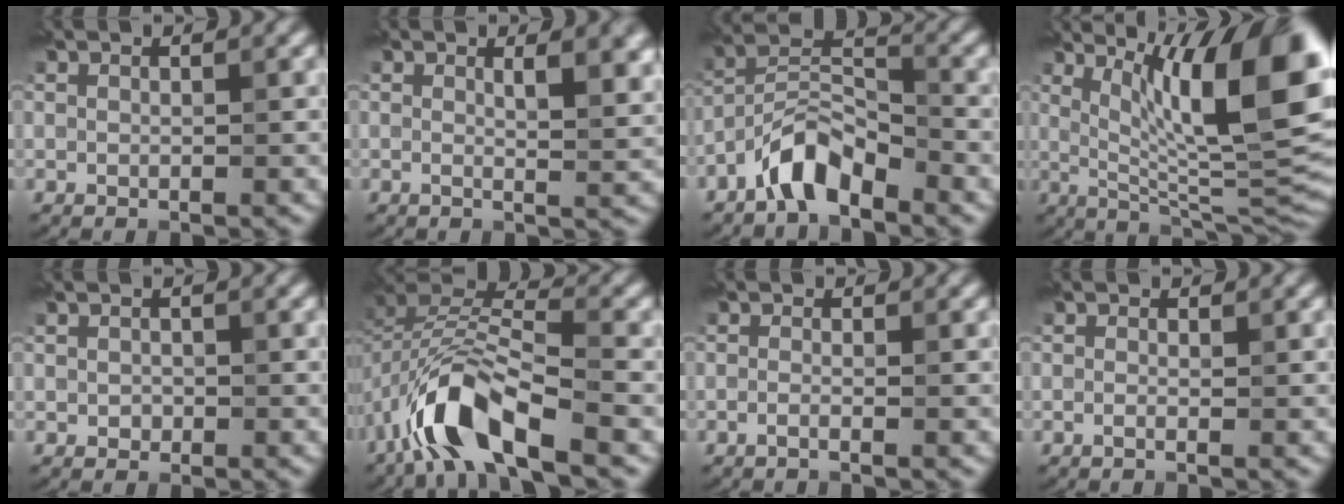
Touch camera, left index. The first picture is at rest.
{"total": 3.4, "force": [0.5, 0.6, 3.3], "torque": [-0.027, -0.003, 0.024]}
{"total": 5.4, "force": [-5.3, 0.1, 0.7], "torque": [-0.036, -0.005, -0.074]}
{"total": 12.1, "force": [3.1, 2.3, 11.4], "torque": [-0.161, -0.017, 0.086]}
{"total": 1.6, "force": [-1.2, -0.5, -1.0], "torque": [-0.007, -0.013, 0.014]}
{"total": 7.6, "force": [-6.1, 1.6, 4.2], "torque": [-0.106, -0.009, -0.089]}
{"total": 2.0, "force": [-1.8, -0.8, -0.4], "torque": [-0.013, -0.029, -0.016]}
{"total": 1.6, "force": [-1.3, -0.9, -0.4], "torque": [-0.014, -0.019, -0.005]}